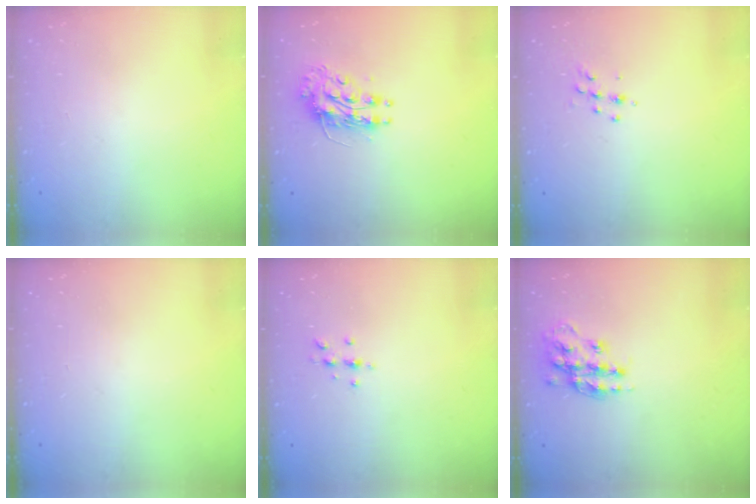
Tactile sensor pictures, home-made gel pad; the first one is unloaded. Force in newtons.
{"total": 10.5, "press": 10.5, "slide": 0.3}
{"total": 5.4, "press": 5.4, "slide": 0.6}
{"total": 0.0}
{"total": 4.3, "press": 4.3, "slide": 0.6}
{"total": 15.0, "press": 15.0, "slide": 1.0}